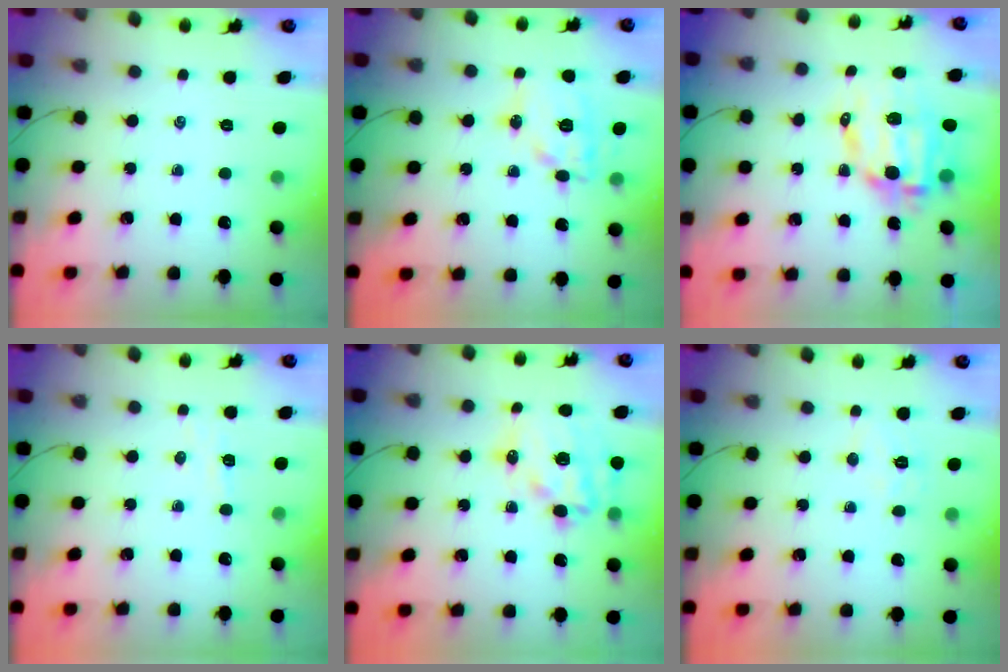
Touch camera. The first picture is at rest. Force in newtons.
{"total": 13.4, "press": 13.4, "slide": 0.9}
{"total": 12.1, "press": 11.8, "slide": 2.5}
{"total": 3.9, "press": 3.8, "slide": 1.0}
{"total": 16.2, "press": 15.8, "slide": 3.7}
{"total": 6.2, "press": 6.1, "slide": 1.1}